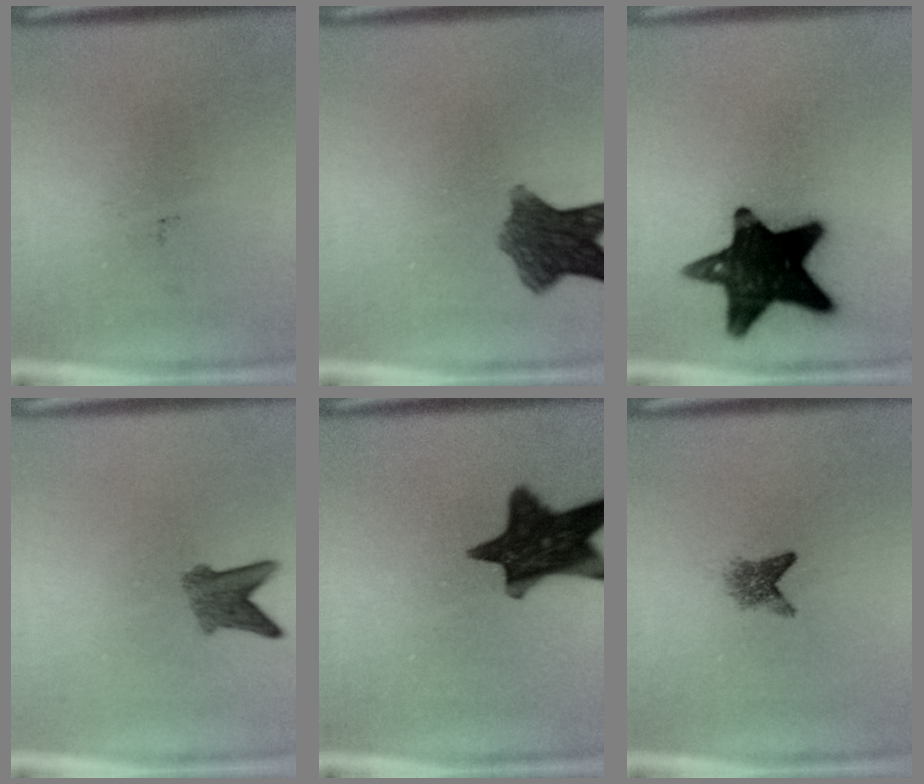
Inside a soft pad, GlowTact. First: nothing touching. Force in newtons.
{"total": 8.0}
{"total": 17.1}
{"total": 3.7}
{"total": 14.1}
{"total": 2.1}